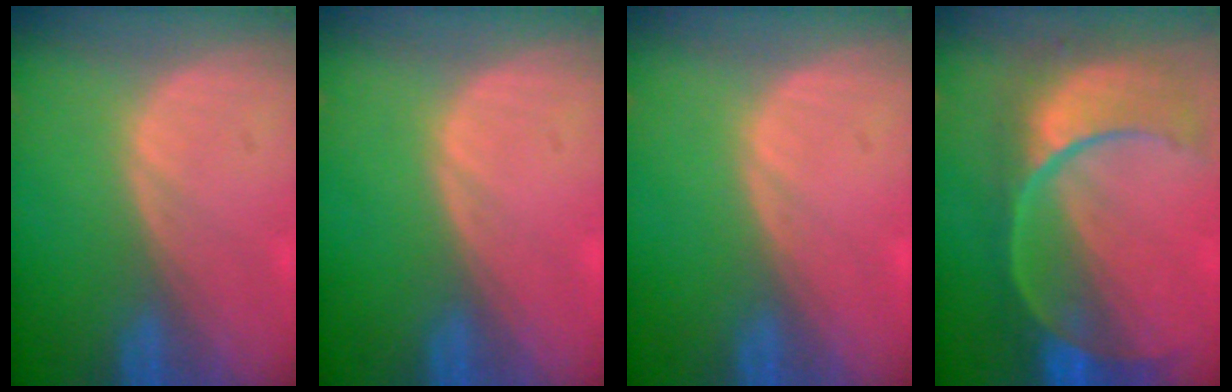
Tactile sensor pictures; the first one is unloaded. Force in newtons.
{"total": 0.0}
{"total": 0.0}
{"total": 11.2, "press": 9.4, "slide": 6.1}